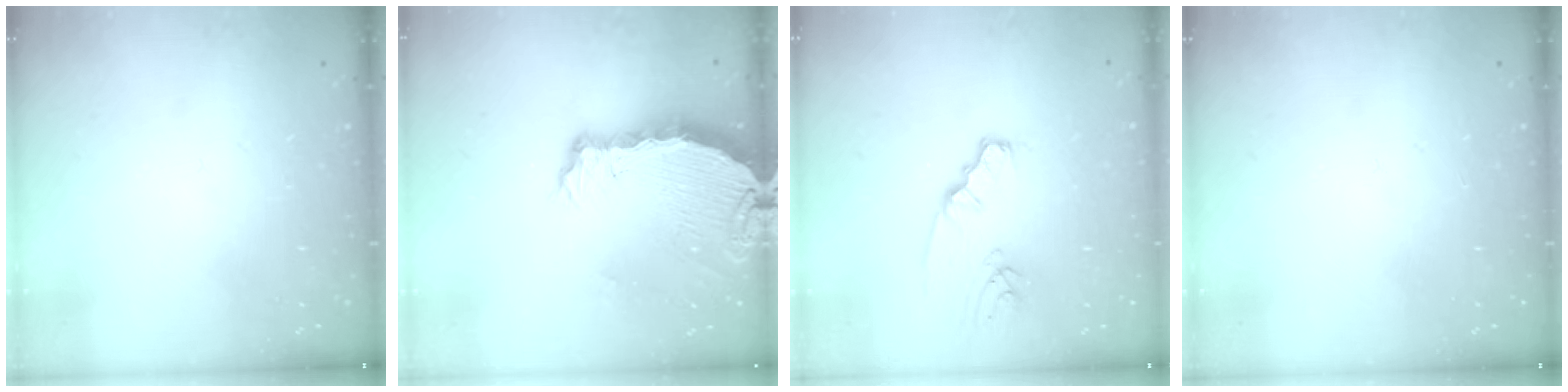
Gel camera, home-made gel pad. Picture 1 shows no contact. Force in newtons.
{"total": 6.9, "press": 6.9, "slide": 0.6}
{"total": 3.6, "press": 3.6, "slide": 0.5}
{"total": 0.0}